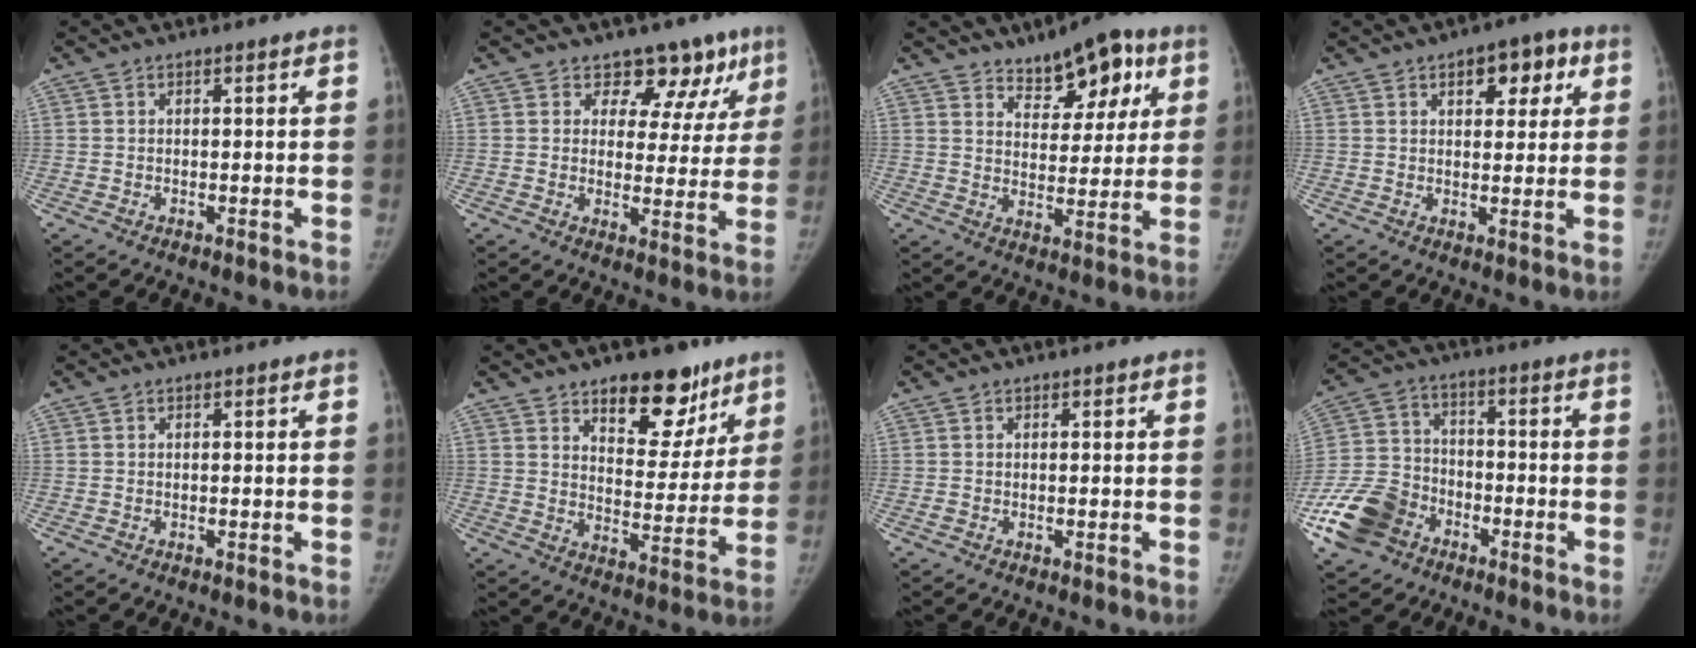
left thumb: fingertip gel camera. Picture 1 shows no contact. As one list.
[{"total": 10.2, "force": [7.1, 6.7, 2.7], "torque": [0.024, -0.030, 0.071]}, {"total": 11.2, "force": [6.6, 5.7, 7.0], "torque": [-0.060, -0.026, 0.101]}, {"total": 8.0, "force": [3.5, 4.4, 5.7], "torque": [-0.039, -0.004, 0.041]}, {"total": 0.0}, {"total": 14.5, "force": [9.6, 7.4, 7.9], "torque": [-0.047, -0.058, 0.144]}, {"total": 0.5, "force": [0.0, 0.5, 0.3], "torque": [0.000, 0.001, 0.000]}, {"total": 13.5, "force": [-7.4, 9.7, 5.7], "torque": [-0.108, 0.035, -0.144]}]